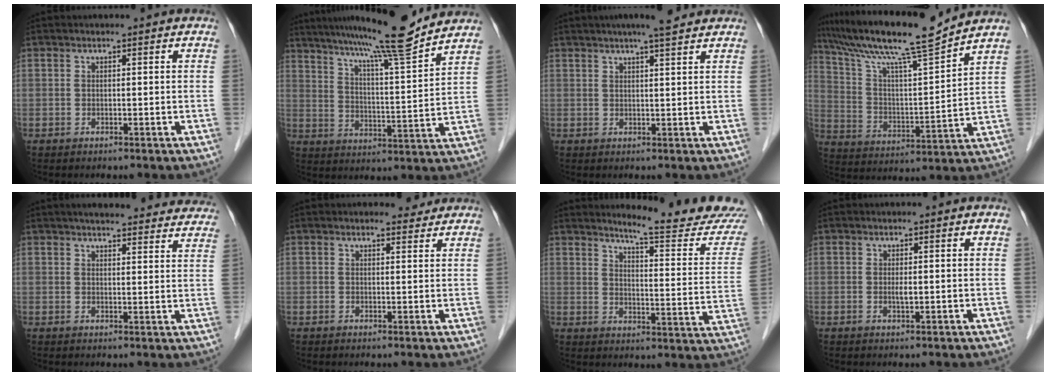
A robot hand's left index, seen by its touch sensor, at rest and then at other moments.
{"total": 14.6, "force": [12.7, -1.3, 7.1], "torque": [-0.121, -0.003, 0.192]}
{"total": 6.5, "force": [5.3, 0.4, 3.8], "torque": [-0.057, 0.022, 0.075]}
{"total": 16.5, "force": [14.1, -0.6, 8.6], "torque": [-0.159, 0.007, 0.240]}
{"total": 21.2, "force": [19.5, 3.9, 7.2], "torque": [-0.084, -0.002, 0.227]}
{"total": 2.1, "force": [2.0, 0.8, 0.1], "torque": [-0.005, -0.003, 0.023]}
{"total": 16.5, "force": [15.7, -0.7, 5.2], "torque": [-0.073, -0.102, 0.186]}
{"total": 1.0, "force": [0.0, 0.2, 1.0], "torque": [-0.021, -0.003, 0.001]}